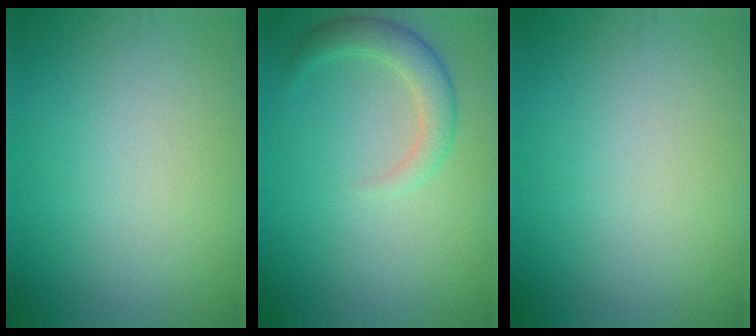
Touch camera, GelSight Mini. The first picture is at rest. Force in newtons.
{"total": 2.7, "press": 2.7, "slide": 0.1}
{"total": 0.0}